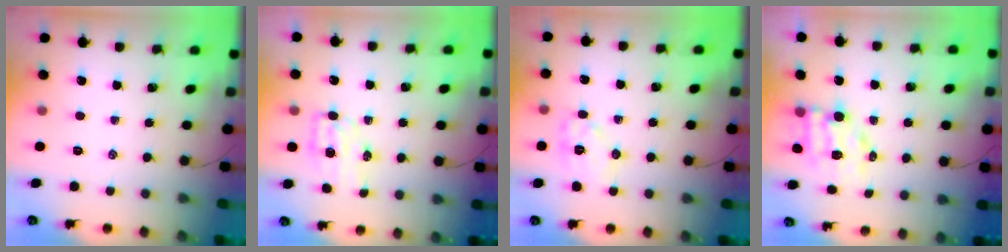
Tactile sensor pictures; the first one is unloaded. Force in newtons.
{"total": 5.7, "press": 5.6, "slide": 1.0}
{"total": 9.1, "press": 9.1, "slide": 0.2}
{"total": 7.3, "press": 7.2, "slide": 0.8}